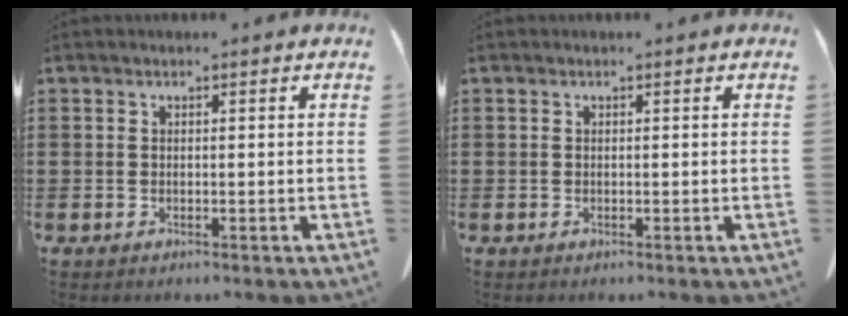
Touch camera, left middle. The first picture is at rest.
{"total": 0.0}